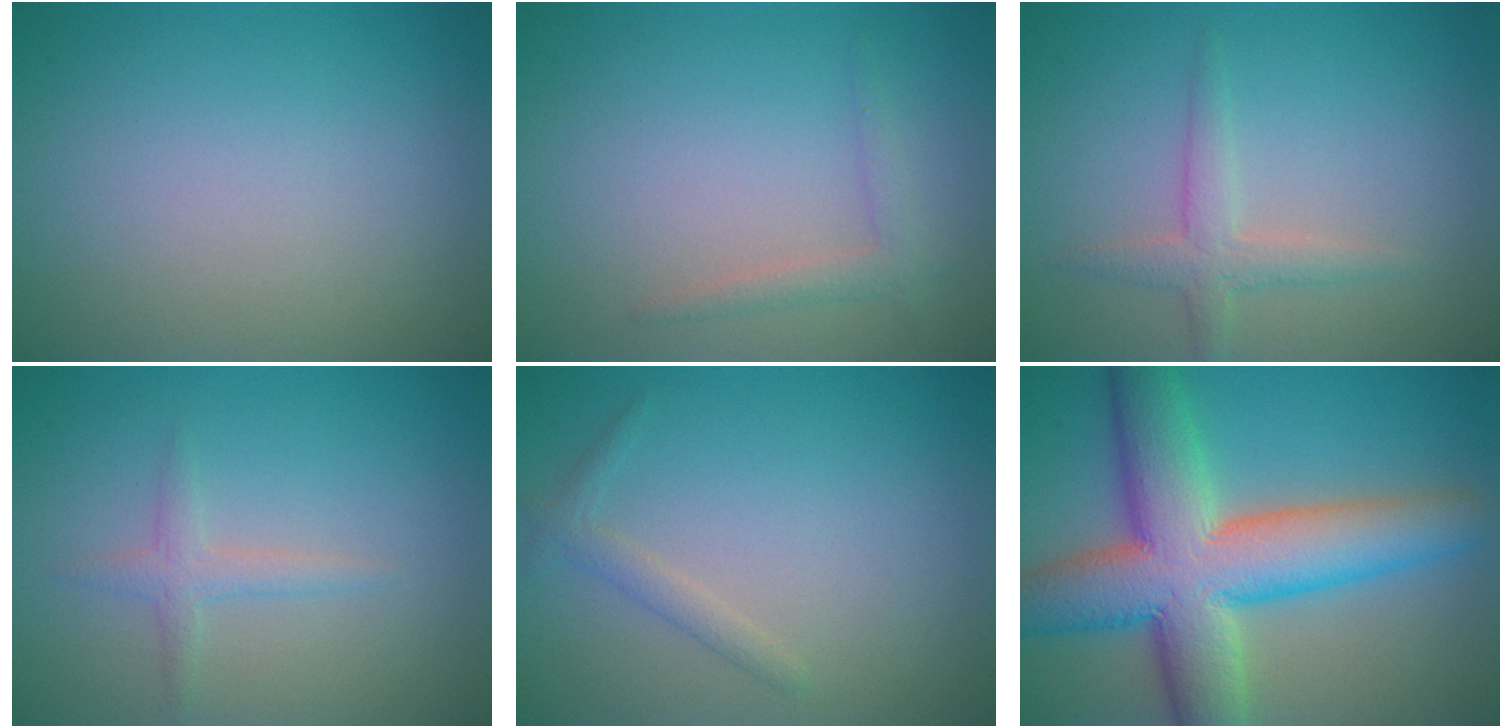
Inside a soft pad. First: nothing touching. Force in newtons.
{"total": 1.5, "press": 1.4, "slide": 0.1}
{"total": 2.1, "press": 2.1, "slide": 0.1}
{"total": 1.5, "press": 1.5, "slide": 0.1}
{"total": 1.3, "press": 1.3, "slide": 0.1}
{"total": 11.9, "press": 11.9, "slide": 0.5}